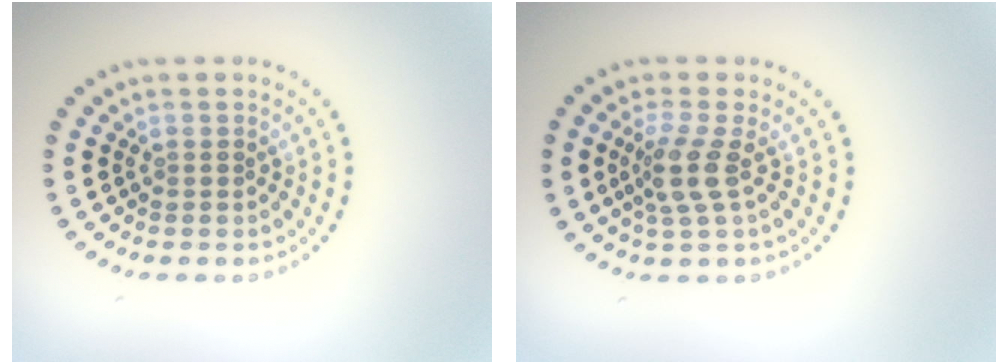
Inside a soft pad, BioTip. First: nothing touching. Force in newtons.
{"total": 2.6, "press": 2.1, "slide": 1.7}